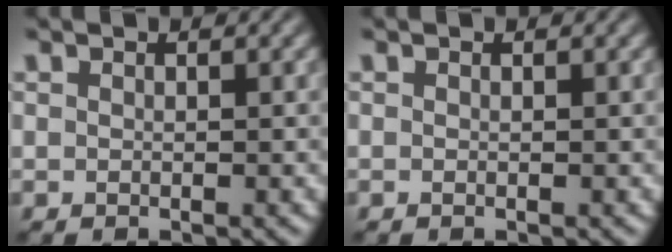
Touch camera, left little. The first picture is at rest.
{"total": 0.0}